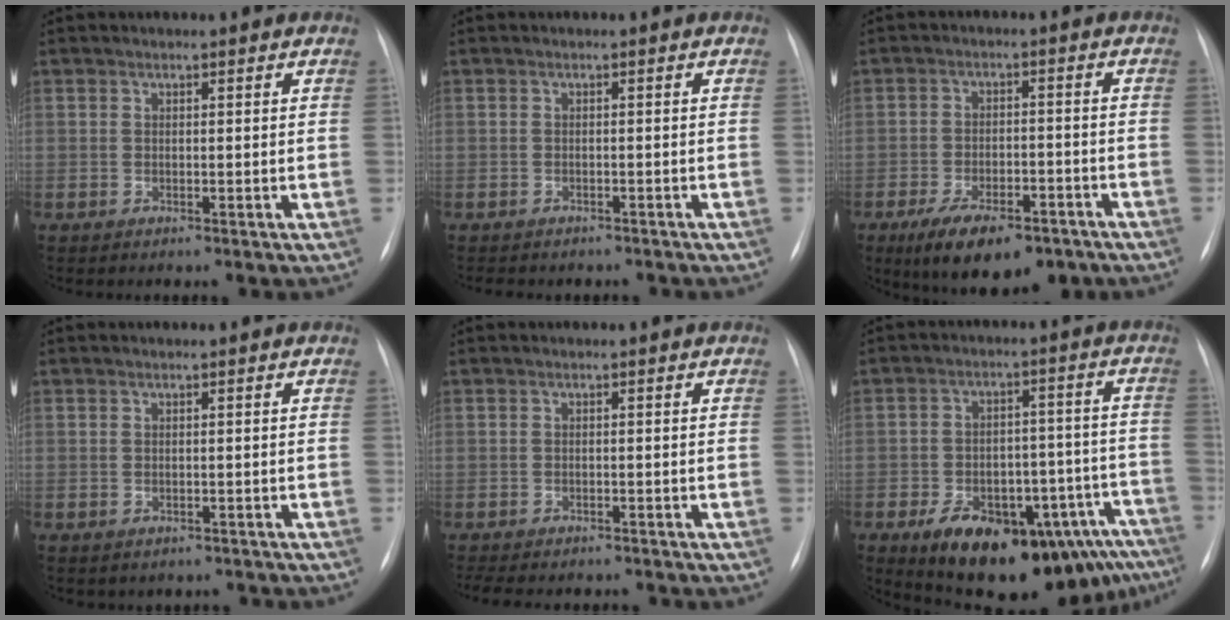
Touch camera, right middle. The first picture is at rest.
{"total": 6.6, "force": [-5.6, 2.5, 2.2], "torque": [-0.032, 0.002, -0.063]}
{"total": 12.0, "force": [-8.2, 4.9, 7.2], "torque": [-0.113, -0.006, -0.126]}
{"total": 2.5, "force": [-2.1, 1.3, 0.4], "torque": [-0.013, 0.004, -0.021]}
{"total": 10.5, "force": [-9.2, 3.0, 4.0], "torque": [-0.073, -0.007, -0.116]}
{"total": 21.1, "force": [-13.5, 8.3, 14.0], "torque": [-0.129, 0.032, -0.178]}